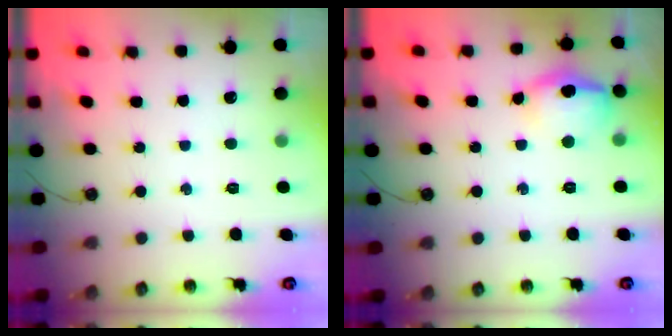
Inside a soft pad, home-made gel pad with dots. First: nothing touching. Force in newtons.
{"total": 17.9, "press": 13.2, "slide": 12.0}